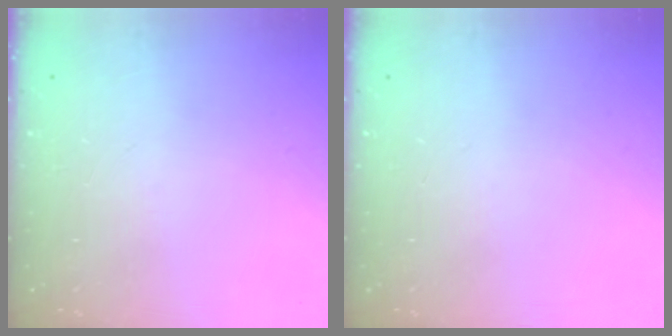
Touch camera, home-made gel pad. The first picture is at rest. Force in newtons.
{"total": 0.0}